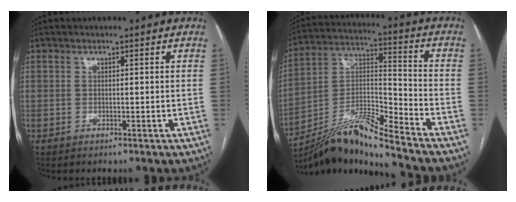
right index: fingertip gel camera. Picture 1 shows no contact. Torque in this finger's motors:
{"motor_torque": [-0.92, -1.22, -0.05, -0.04]}